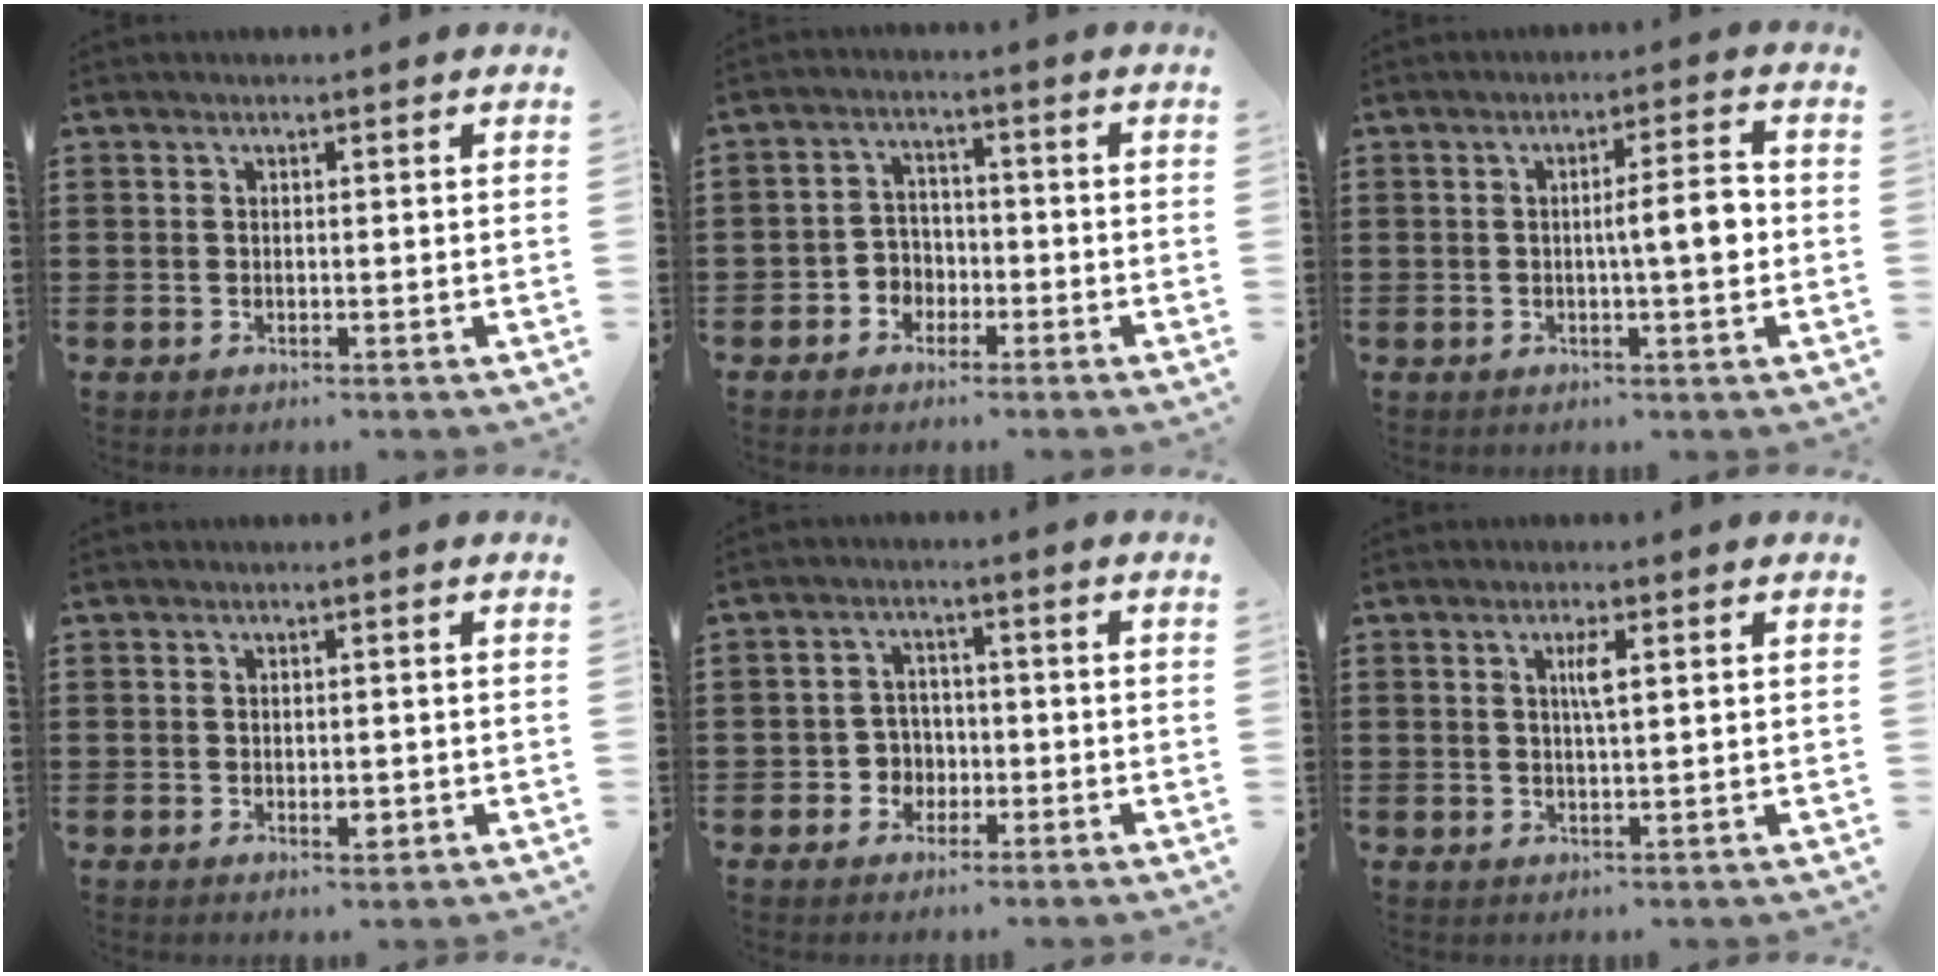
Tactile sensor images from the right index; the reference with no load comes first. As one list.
[{"total": 3.3, "force": [-2.0, 2.4, 0.7], "torque": [-0.024, 0.007, -0.045]}, {"total": 5.4, "force": [-0.3, 0.7, 5.3], "torque": [-0.078, -0.005, -0.014]}, {"total": 1.6, "force": [-0.3, 0.9, 1.3], "torque": [-0.024, 0.000, -0.006]}, {"total": 3.3, "force": [-1.4, 2.8, 1.0], "torque": [-0.029, 0.004, -0.031]}, {"total": 2.3, "force": [0.6, 0.3, 2.2], "torque": [-0.045, 0.003, 0.008]}]